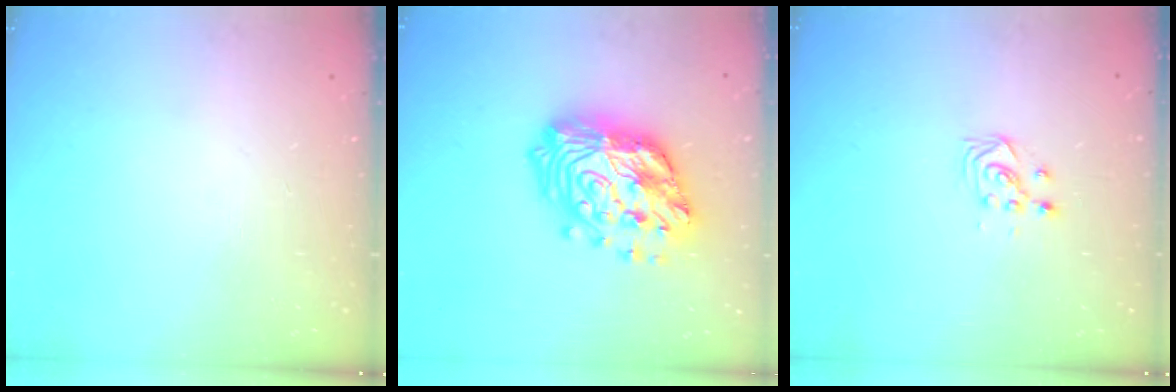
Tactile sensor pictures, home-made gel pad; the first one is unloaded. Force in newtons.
{"total": 21.7, "press": 21.5, "slide": 2.2}
{"total": 2.7, "press": 2.7, "slide": 0.3}